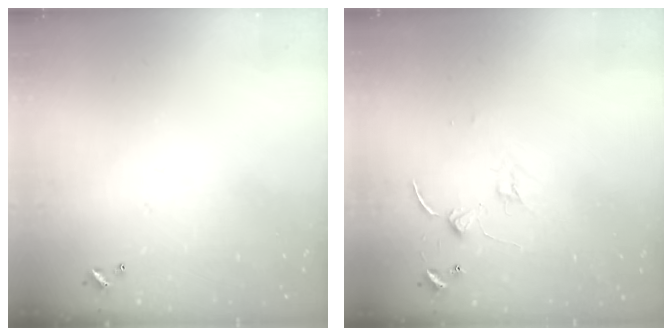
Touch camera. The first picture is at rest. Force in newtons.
{"total": 0.6, "press": 0.5, "slide": 0.3}